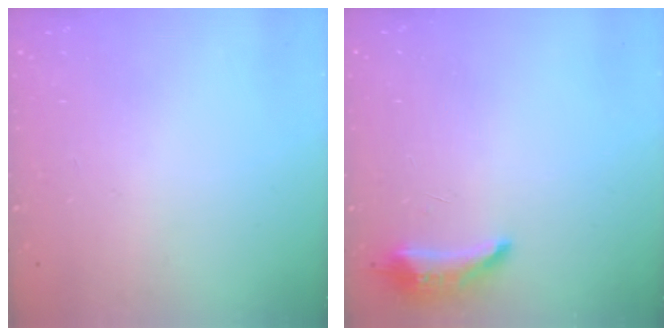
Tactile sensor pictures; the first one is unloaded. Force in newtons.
{"total": 8.3, "press": 8.1, "slide": 1.5}